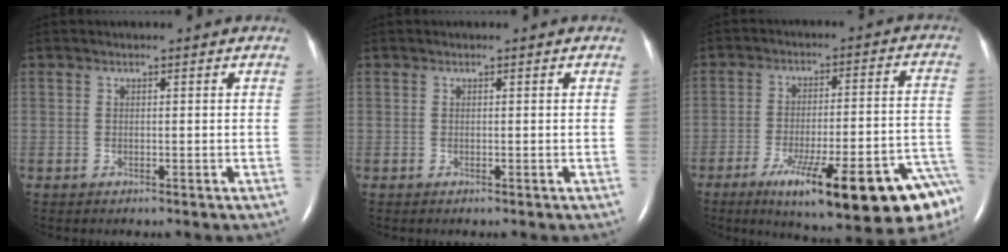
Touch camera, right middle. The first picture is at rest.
{"total": 0.0}
{"total": 23.0, "force": [-13.7, 3.0, 18.3], "torque": [-0.174, 0.007, -0.199]}